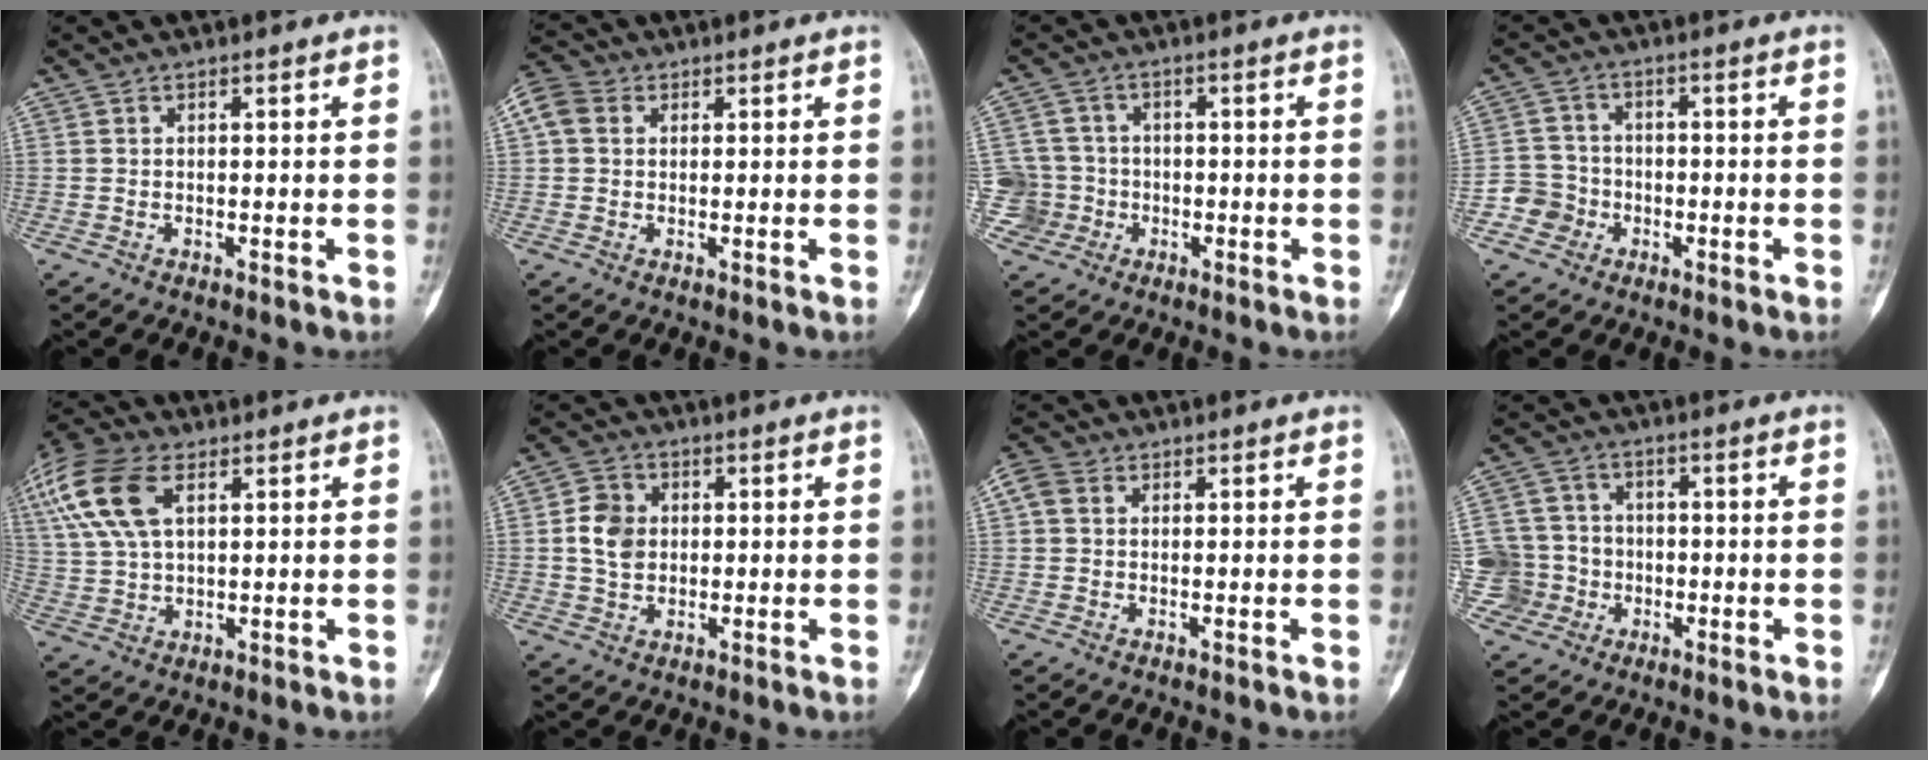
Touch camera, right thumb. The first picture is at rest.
{"total": 5.8, "force": [1.5, 4.7, 3.0], "torque": [-0.061, 0.017, 0.023]}
{"total": 6.6, "force": [-1.9, 6.4, 0.1], "torque": [0.024, 0.021, -0.033]}
{"total": 6.0, "force": [-2.4, 5.4, 0.8], "torque": [0.015, 0.024, -0.050]}
{"total": 15.2, "force": [5.9, 8.2, 11.3], "torque": [-0.252, 0.010, 0.113]}
{"total": 6.7, "force": [0.6, 5.5, 3.8], "torque": [-0.052, 0.004, 0.009]}
{"total": 3.5, "force": [0.9, 2.8, 1.8], "torque": [-0.041, 0.013, 0.014]}
{"total": 9.3, "force": [-2.1, 9.0, 1.1], "torque": [0.007, 0.027, -0.036]}